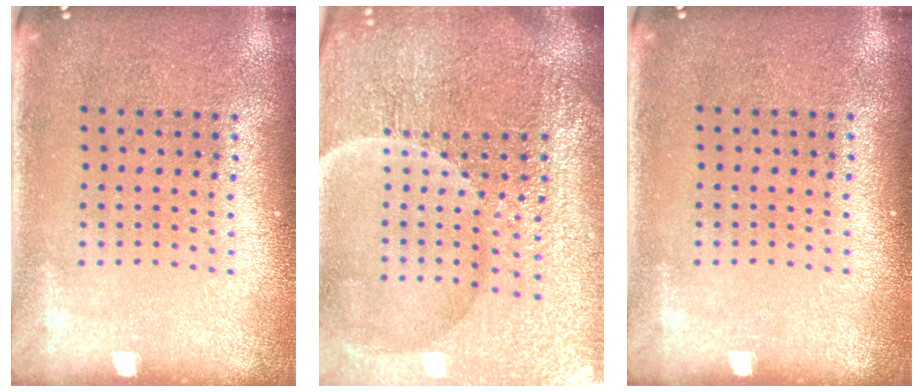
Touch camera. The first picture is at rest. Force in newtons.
{"total": 5.6, "press": 5.3, "slide": 1.9}
{"total": 0.0}